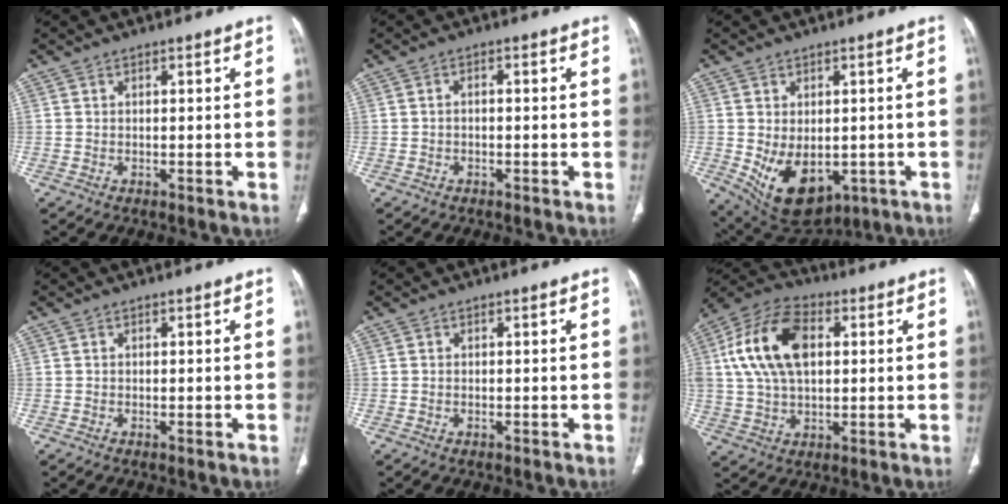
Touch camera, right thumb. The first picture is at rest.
{"total": 1.1, "force": [-0.4, 0.7, 0.7], "torque": [-0.012, 0.006, -0.009]}
{"total": 11.6, "force": [-2.4, 7.5, 8.5], "torque": [-0.122, -0.009, -0.009]}
{"total": 0.0}
{"total": 0.0}
{"total": 16.6, "force": [3.4, 10.0, 12.9], "torque": [-0.241, 0.016, 0.060]}